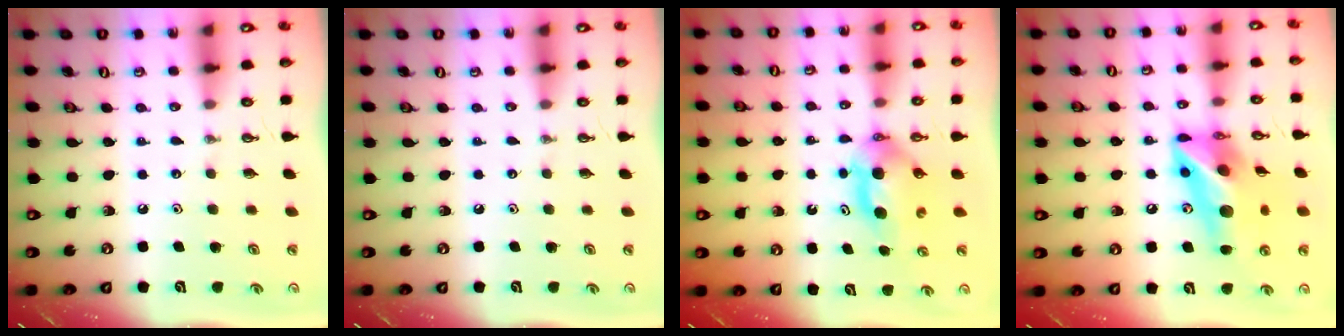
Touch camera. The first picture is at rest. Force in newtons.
{"total": 0.0}
{"total": 6.2, "press": 5.9, "slide": 1.9}
{"total": 17.6, "press": 17.4, "slide": 2.9}